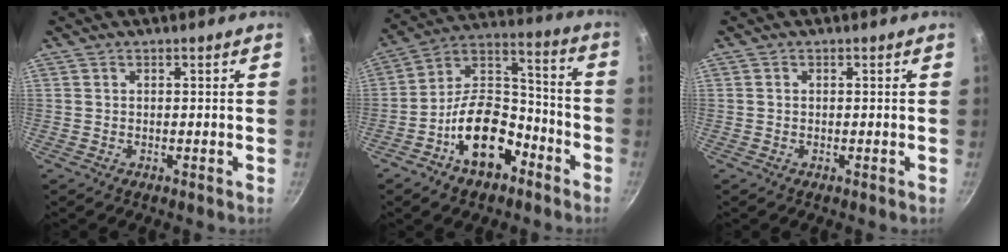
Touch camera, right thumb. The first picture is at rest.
{"total": 16.5, "force": [-8.1, 9.7, 10.6], "torque": [-0.137, 0.082, -0.147]}
{"total": 0.6, "force": [0.1, 0.5, 0.4], "torque": [-0.006, 0.003, 0.002]}